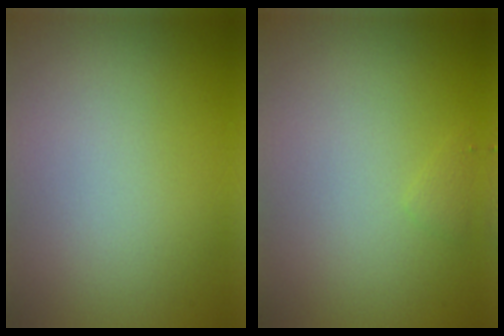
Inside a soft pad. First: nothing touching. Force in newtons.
{"total": 0.6, "press": 0.6, "slide": 0.0}